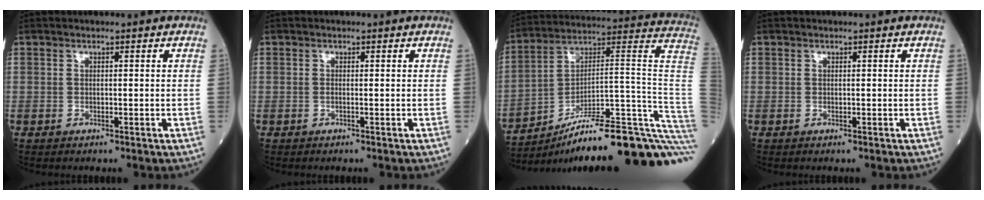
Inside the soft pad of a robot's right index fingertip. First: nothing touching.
{"total": 0.0}
{"total": 28.9, "force": [-21.5, 1.2, 19.3], "torque": [-0.153, 0.037, -0.313]}
{"total": 0.0}